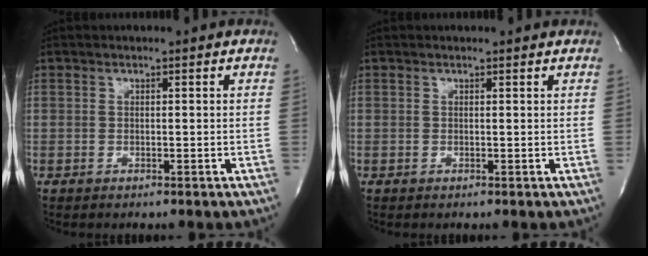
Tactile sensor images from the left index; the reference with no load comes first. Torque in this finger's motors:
{"motor_torque": [-0.09, 0.09, -0.08, -0.01]}